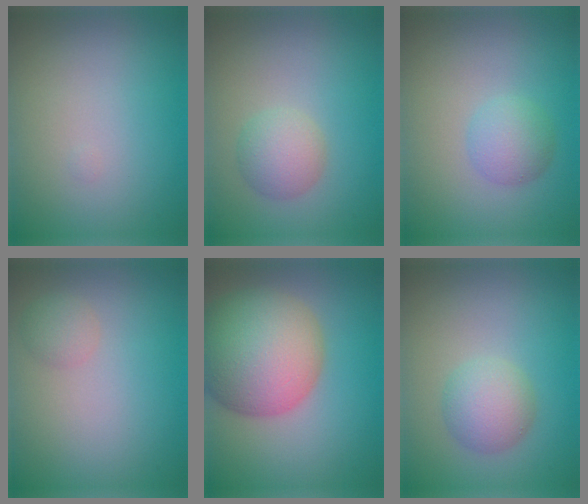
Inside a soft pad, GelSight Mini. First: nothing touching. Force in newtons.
{"total": 2.7, "press": 2.7, "slide": 0.1}
{"total": 2.5, "press": 2.5, "slide": 0.1}
{"total": 1.5, "press": 1.5, "slide": 0.1}
{"total": 11.4, "press": 11.4, "slide": 0.6}
{"total": 3.1, "press": 3.1, "slide": 0.1}